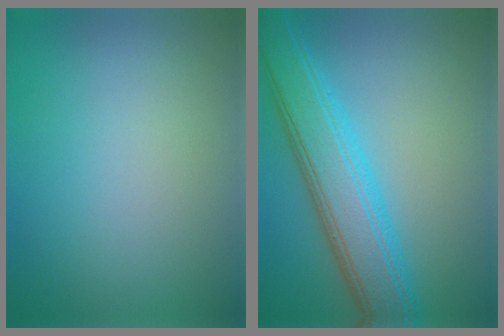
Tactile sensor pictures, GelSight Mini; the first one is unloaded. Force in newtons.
{"total": 7.5, "press": 7.5, "slide": 0.3}